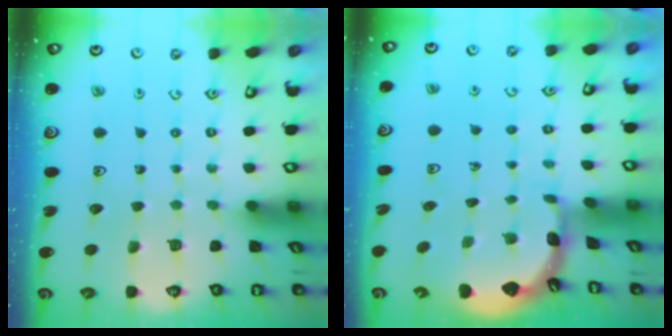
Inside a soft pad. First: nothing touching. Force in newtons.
{"total": 1.7, "press": 1.6, "slide": 0.1}